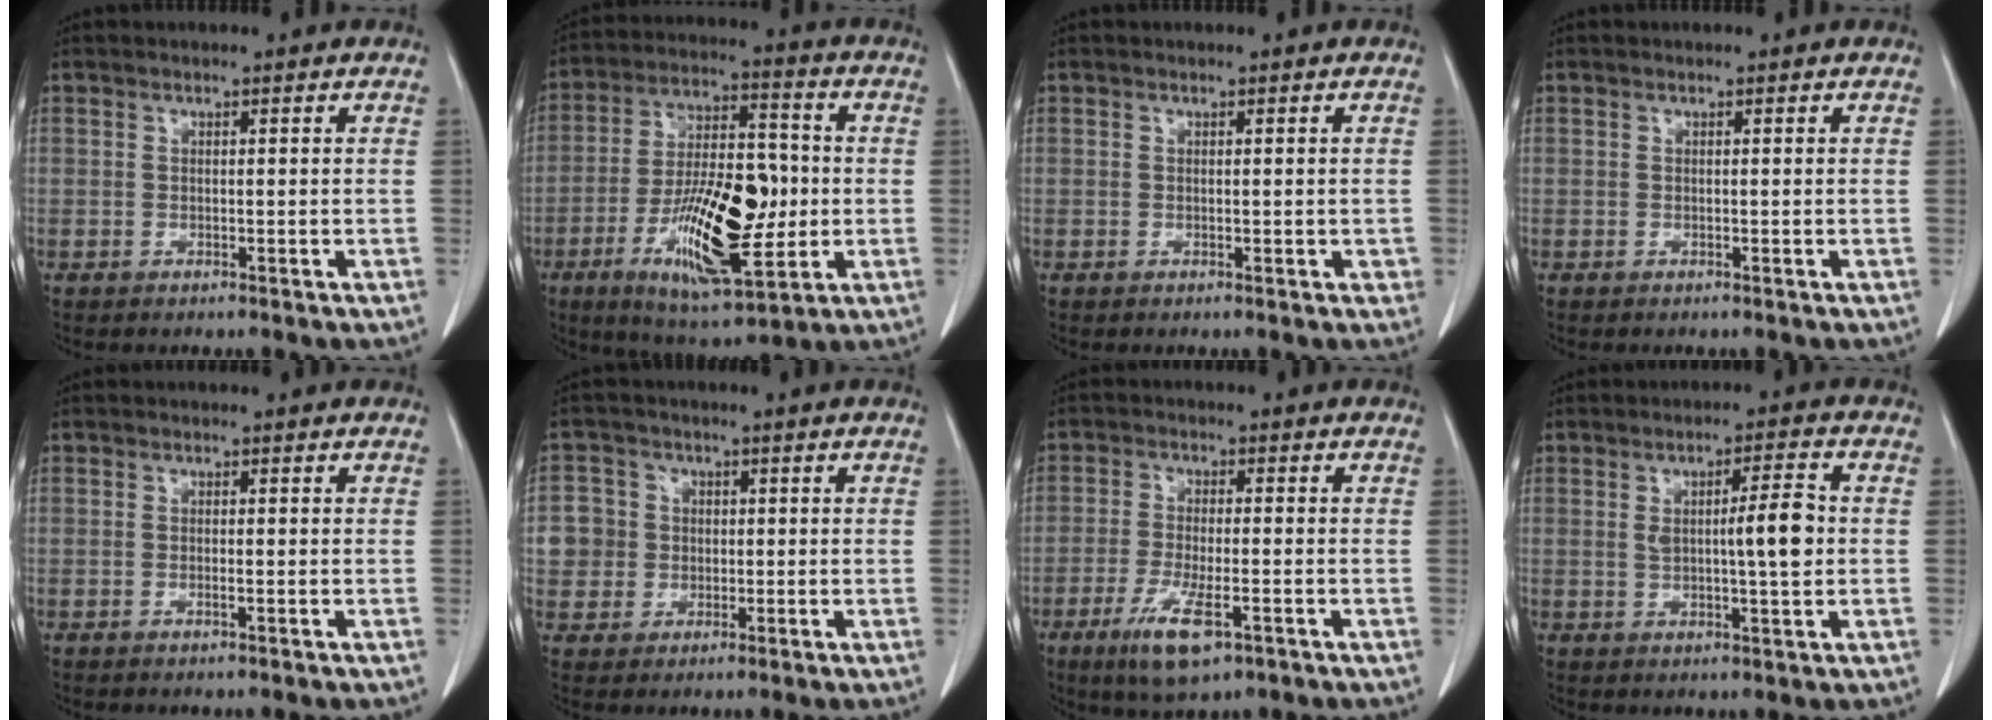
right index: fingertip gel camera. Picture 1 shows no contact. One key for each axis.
{"total": 17.7, "fx": -3.5, "fy": 5.7, "fz": 16.4, "tx": -0.296, "ty": 0.000, "tz": -0.054}
{"total": 1.3, "fx": -0.1, "fy": 0.9, "fz": 0.9, "tx": -0.005, "ty": 0.004, "tz": 0.002}
{"total": 0.0}
{"total": 0.6, "fx": -0.2, "fy": 0.0, "fz": 0.6, "tx": -0.013, "ty": -0.001, "tz": -0.003}
{"total": 5.9, "fx": 0.2, "fy": 5.8, "fz": 0.7, "tx": -0.015, "ty": 0.018, "tz": 0.008}
{"total": 7.9, "fx": -4.0, "fy": 1.9, "fz": 6.5, "tx": -0.125, "ty": -0.016, "tz": -0.065}
{"total": 6.7, "fx": 0.4, "fy": 0.9, "fz": 6.6, "tx": -0.103, "ty": 0.005, "tz": 0.006}